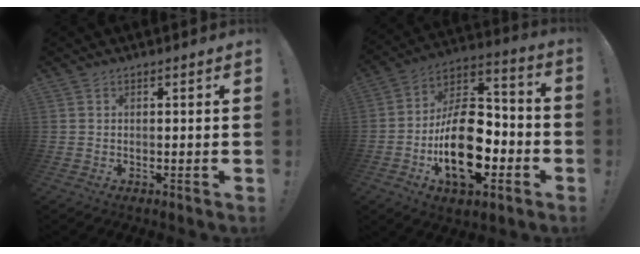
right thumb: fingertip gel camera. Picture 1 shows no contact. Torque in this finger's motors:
{"motor_torque": [2.84, 2.16, 1.47, -1.30, 0.52]}